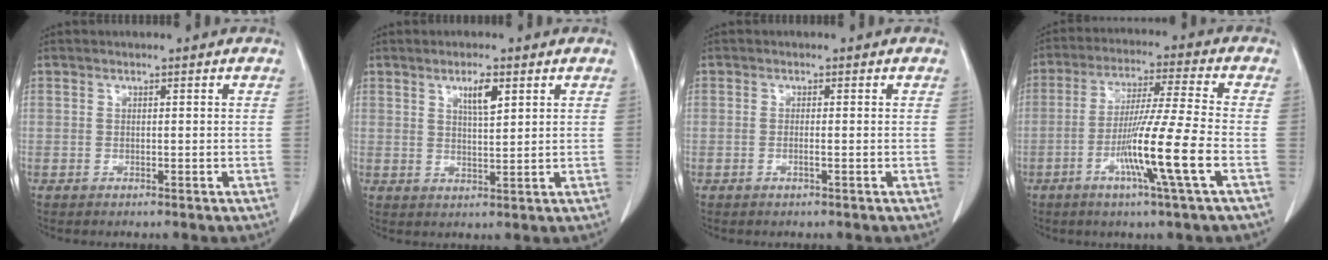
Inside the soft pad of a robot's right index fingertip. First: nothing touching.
{"total": 3.7, "force": [1.9, 0.5, 3.2], "torque": [-0.056, -0.002, 0.035]}
{"total": 0.7, "force": [-0.2, -0.1, 0.7], "torque": [-0.014, 0.001, -0.003]}
{"total": 12.0, "force": [-4.1, -1.8, 11.1], "torque": [-0.207, -0.017, -0.079]}